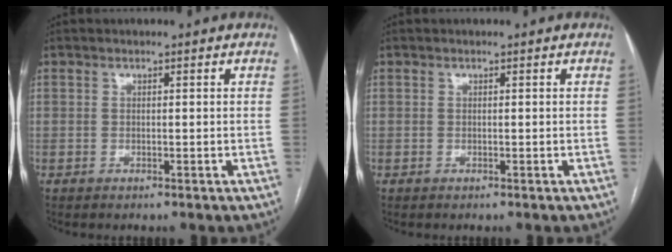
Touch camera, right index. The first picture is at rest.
{"total": 0.0}